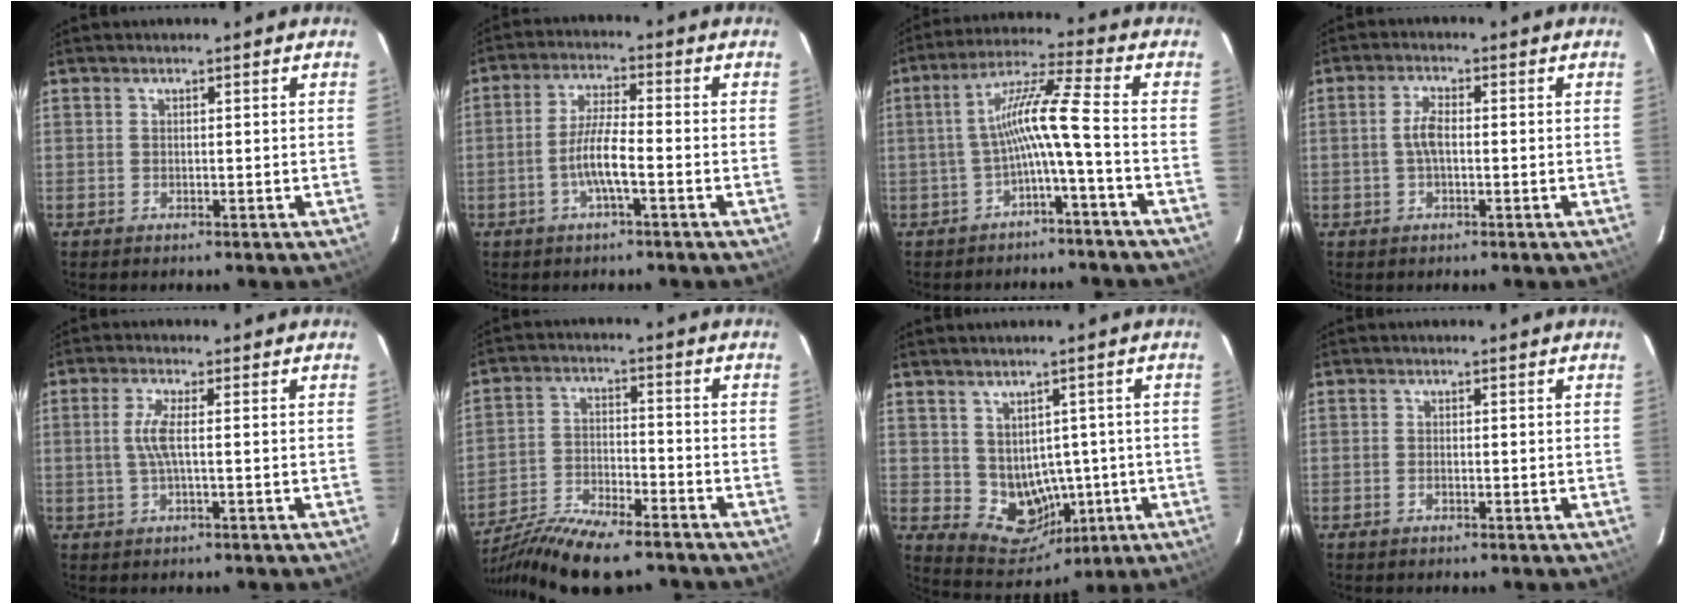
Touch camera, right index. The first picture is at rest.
{"total": 6.3, "force": [-2.4, 0.7, 5.8], "torque": [-0.118, 0.003, -0.047]}
{"total": 8.2, "force": [-2.7, -1.1, 7.7], "torque": [-0.161, 0.013, -0.047]}
{"total": 3.8, "force": [-0.3, 1.5, 3.5], "torque": [-0.073, 0.007, -0.005]}
{"total": 4.0, "force": [0.0, 0.2, 4.0], "torque": [-0.081, 0.000, 0.000]}
{"total": 15.9, "force": [-13.4, 3.3, 7.9], "torque": [-0.167, -0.028, -0.234]}
{"total": 8.7, "force": [-0.5, 7.9, 3.7], "torque": [-0.074, -0.001, 0.022]}
{"total": 0.7, "force": [-0.4, 0.3, 0.5], "torque": [-0.011, -0.001, -0.006]}